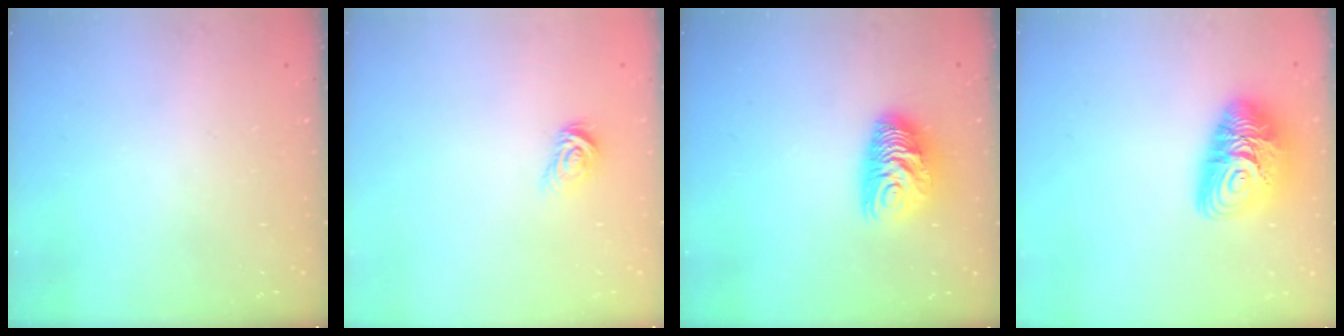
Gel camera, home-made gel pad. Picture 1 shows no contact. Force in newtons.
{"total": 3.7, "press": 3.7, "slide": 0.4}
{"total": 10.2, "press": 10.2, "slide": 0.3}
{"total": 14.3, "press": 14.2, "slide": 1.1}